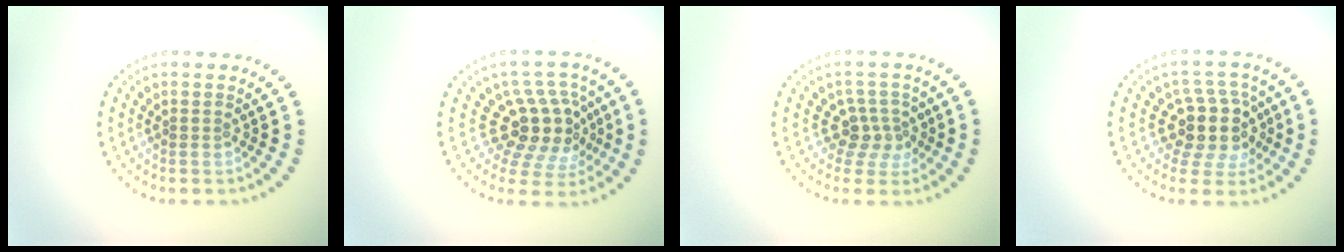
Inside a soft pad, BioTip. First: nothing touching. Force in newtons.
{"total": 4.7, "press": 3.8, "slide": 2.6}
{"total": 2.7, "press": 2.0, "slide": 1.8}
{"total": 4.4, "press": 3.7, "slide": 2.4}